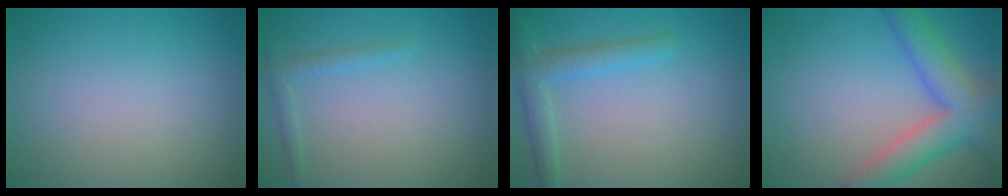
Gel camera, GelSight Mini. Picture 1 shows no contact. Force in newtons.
{"total": 1.2, "press": 1.2, "slide": 0.1}
{"total": 2.8, "press": 2.8, "slide": 0.2}
{"total": 6.4, "press": 6.4, "slide": 0.4}